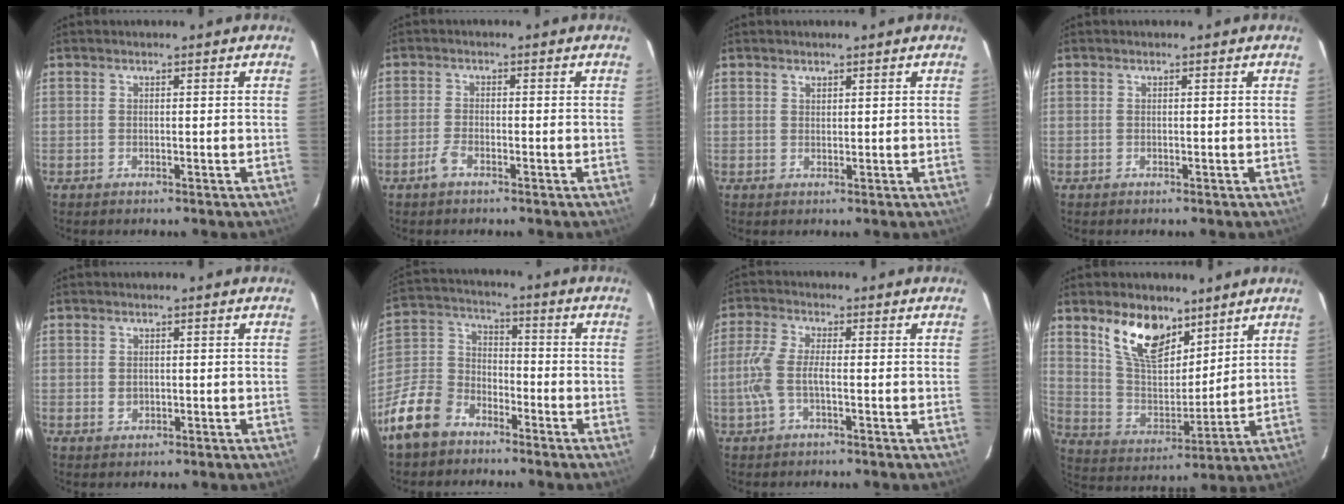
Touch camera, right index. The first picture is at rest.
{"total": 2.5, "force": [-1.7, 0.8, 1.7], "torque": [-0.048, 0.001, -0.036]}
{"total": 1.0, "force": [0.8, 0.6, 0.2], "torque": [-0.002, 0.002, 0.014]}
{"total": 0.0}
{"total": 1.4, "force": [0.0, 1.2, 0.6], "torque": [-0.010, 0.001, 0.002]}
{"total": 13.9, "force": [-9.2, 8.7, 5.7], "torque": [-0.148, 0.034, -0.172]}
{"total": 5.8, "force": [-1.3, 1.7, 5.4], "torque": [-0.126, 0.003, -0.025]}
{"total": 13.5, "force": [8.8, 6.8, 7.8], "torque": [-0.147, 0.006, 0.170]}